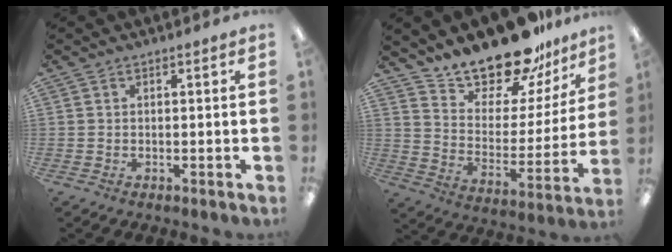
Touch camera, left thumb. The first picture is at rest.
{"total": 19.6, "force": [17.6, 6.0, 6.1], "torque": [-0.104, -0.142, 0.309]}